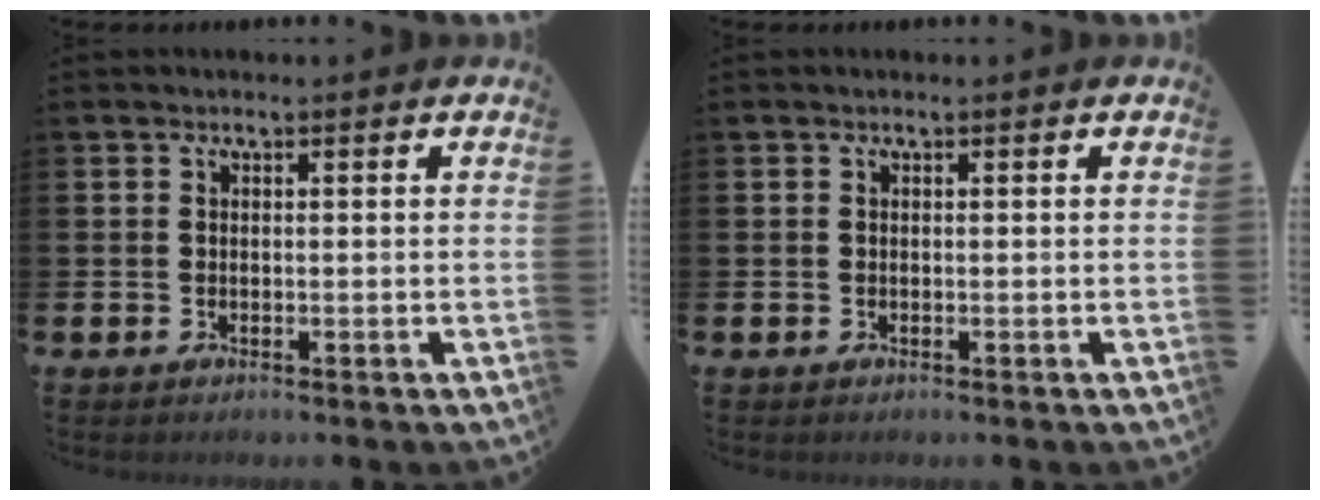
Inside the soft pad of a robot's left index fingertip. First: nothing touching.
{"total": 0.0}